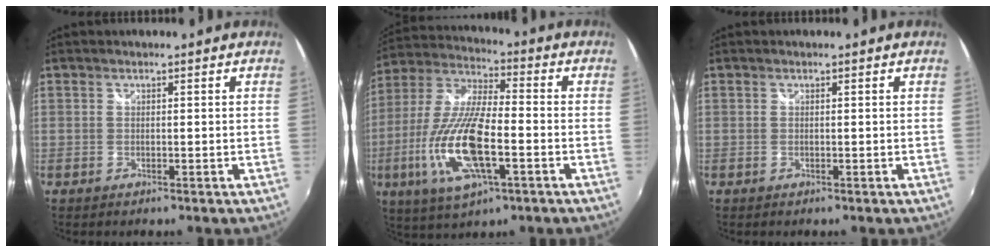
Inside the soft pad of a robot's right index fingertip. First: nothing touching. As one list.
[{"total": 18.0, "force": [-5.6, 5.7, 16.1], "torque": [-0.338, -0.018, -0.107]}, {"total": 0.0}]